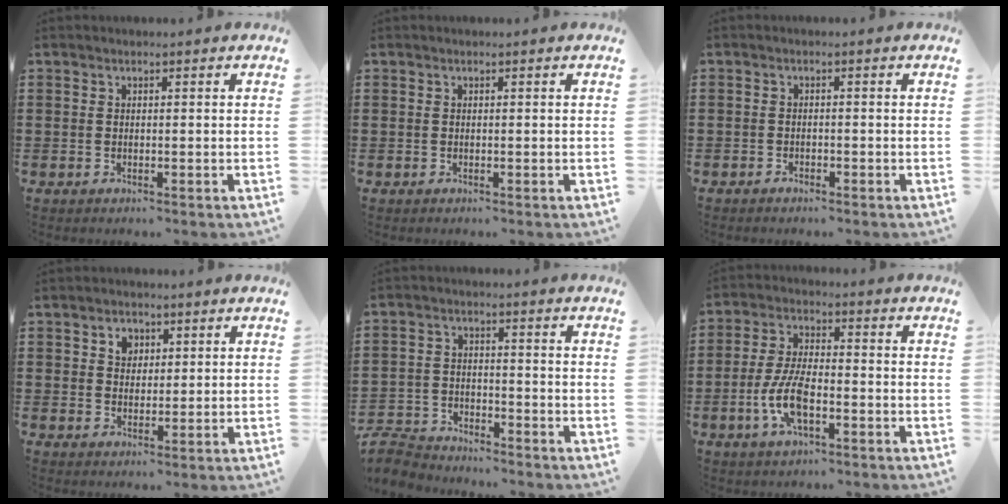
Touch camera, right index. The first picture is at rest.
{"total": 0.0}
{"total": 0.9, "force": [-0.8, 0.2, 0.1], "torque": [-0.005, 0.001, -0.017]}
{"total": 2.8, "force": [1.3, 2.2, 1.0], "torque": [-0.029, 0.009, 0.023]}
{"total": 4.7, "force": [-4.6, 0.9, 0.5], "torque": [-0.032, 0.000, -0.101]}
{"total": 8.1, "force": [-2.6, 3.1, 7.0], "torque": [-0.164, -0.010, -0.054]}